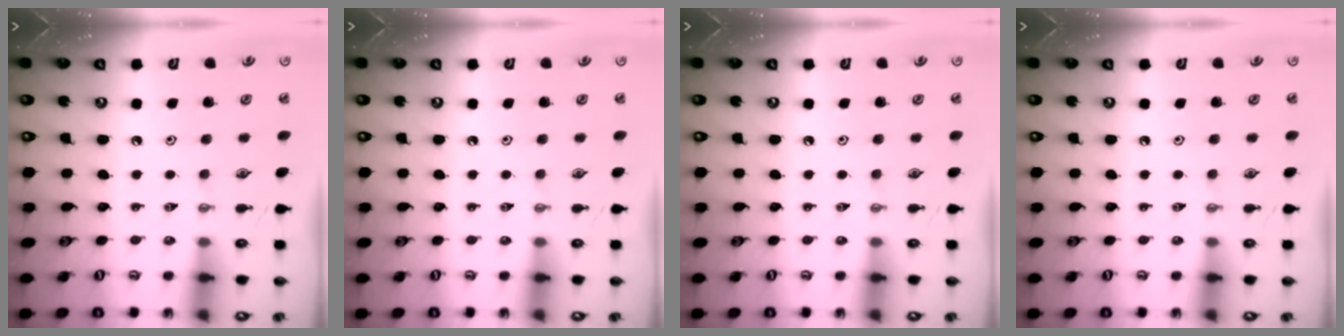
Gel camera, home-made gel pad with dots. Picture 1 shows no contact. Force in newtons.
{"total": 0.0}
{"total": 0.0}
{"total": 0.0}